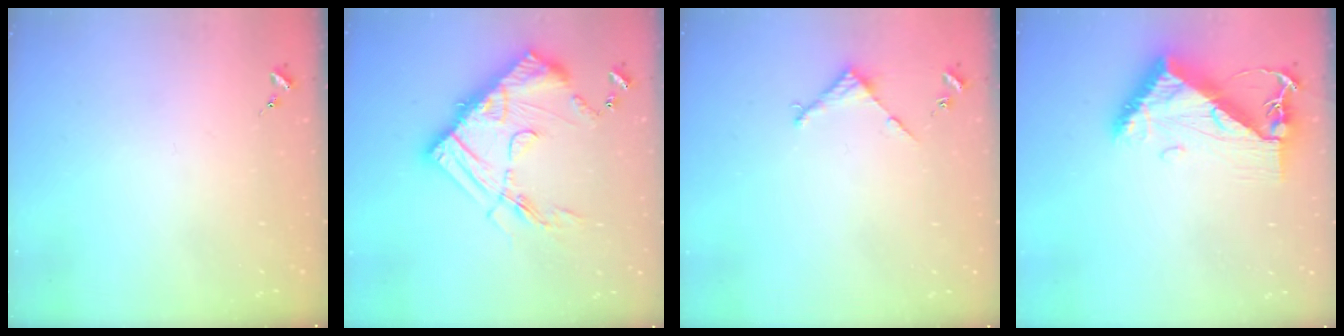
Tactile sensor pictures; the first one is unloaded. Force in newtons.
{"total": 21.5, "press": 21.4, "slide": 1.6}
{"total": 2.9, "press": 2.8, "slide": 0.2}
{"total": 9.5, "press": 9.4, "slide": 1.0}